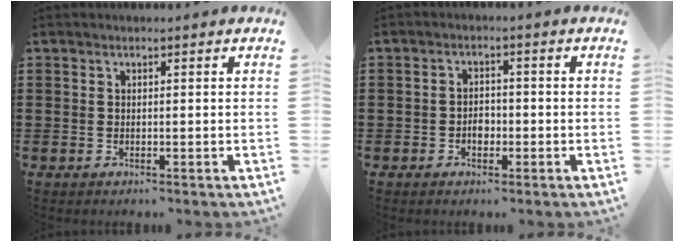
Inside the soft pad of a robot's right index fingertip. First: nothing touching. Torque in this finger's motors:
{"motor_torque": [2.14, 0.00, 0.06, 0.01]}